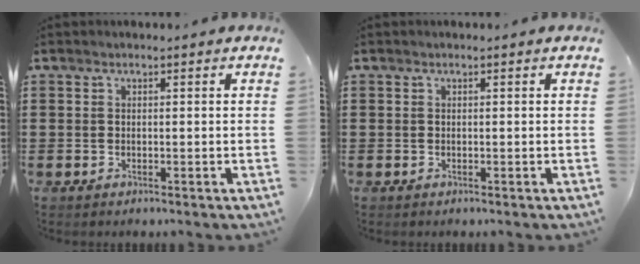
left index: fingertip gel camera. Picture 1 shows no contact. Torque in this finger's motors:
{"motor_torque": [-0.01, -0.01, 0.00, 0.00]}